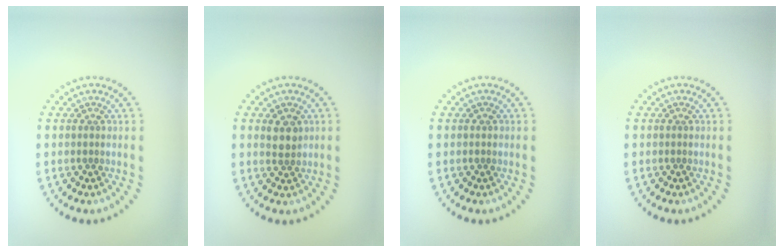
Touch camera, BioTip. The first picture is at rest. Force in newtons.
{"total": 2.1, "press": 2.0, "slide": 0.8}
{"total": 0.5, "press": 0.5, "slide": 0.2}
{"total": 0.0}